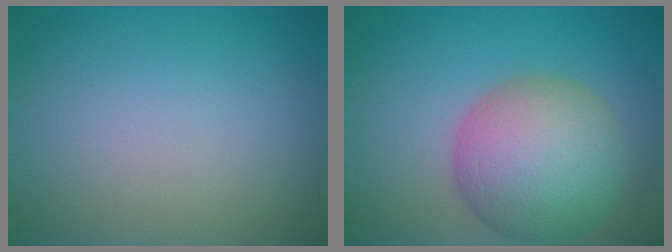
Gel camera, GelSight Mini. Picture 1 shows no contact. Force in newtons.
{"total": 8.7, "press": 8.7, "slide": 0.4}